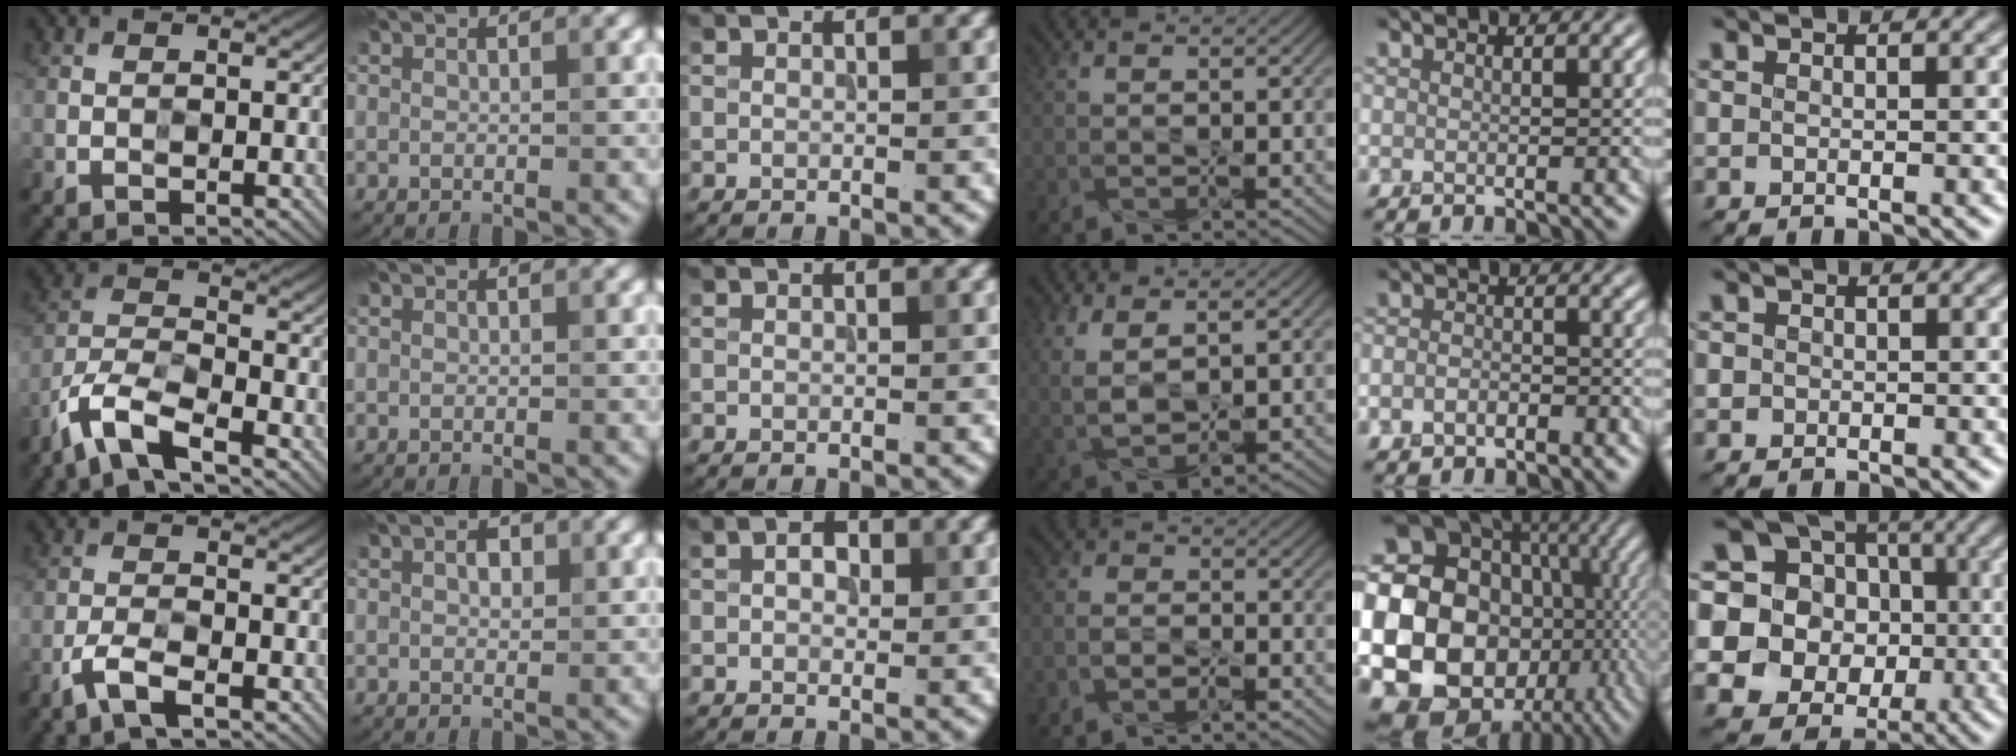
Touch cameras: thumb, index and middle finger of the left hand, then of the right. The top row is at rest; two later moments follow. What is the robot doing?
{"motion": "wipe", "object": "whiteboard"}